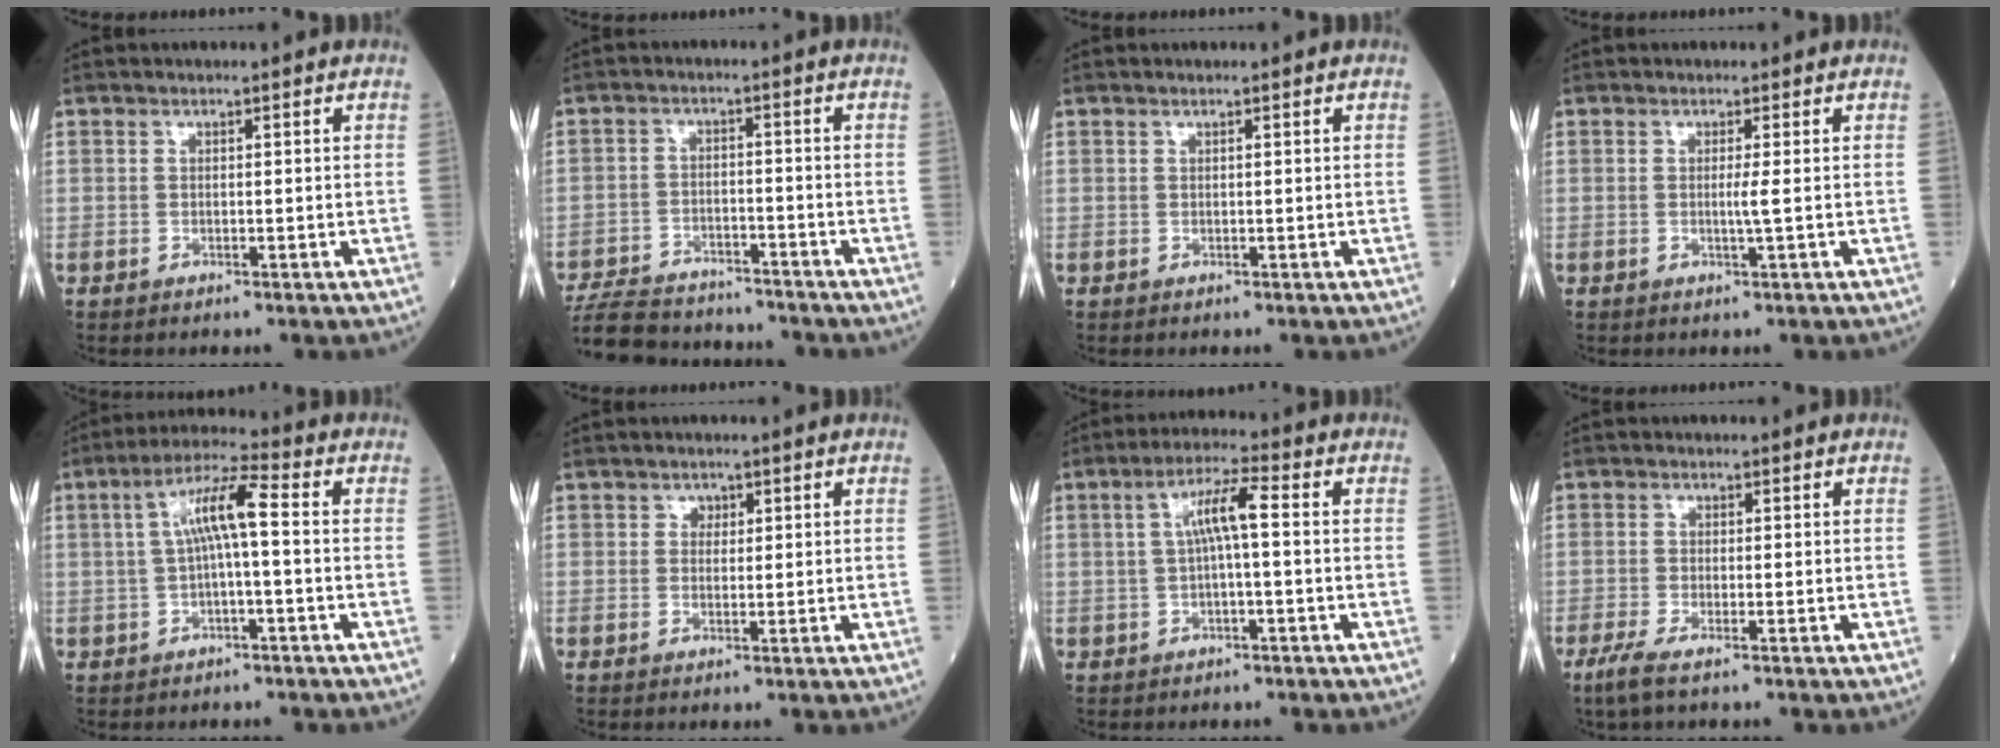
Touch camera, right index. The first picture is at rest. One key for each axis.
{"total": 14.5, "fx": -13.0, "fy": 4.5, "fz": 4.5, "tx": -0.103, "ty": 0.006, "tz": -0.196}
{"total": 0.0}
{"total": 1.5, "fx": -0.1, "fy": -0.5, "fz": 1.4, "tx": -0.030, "ty": -0.004, "tz": -0.003}
{"total": 7.4, "fx": 0.5, "fy": 0.9, "fz": 7.3, "tx": -0.140, "ty": 0.025, "tz": 0.009}
{"total": 1.3, "fx": 0.6, "fy": 1.1, "fz": 0.5, "tx": -0.005, "ty": 0.000, "tz": 0.007}
{"total": 5.8, "fx": 0.5, "fy": 0.7, "fz": 5.7, "tx": -0.109, "ty": 0.019, "tz": 0.011}
{"total": 3.3, "fx": -2.1, "fy": 0.4, "fz": 2.5, "tx": -0.062, "ty": -0.013, "tz": -0.044}